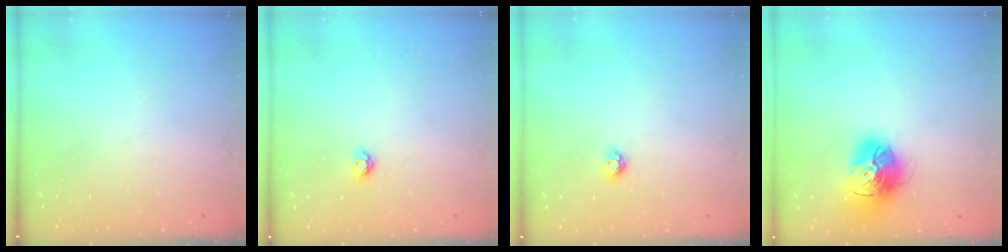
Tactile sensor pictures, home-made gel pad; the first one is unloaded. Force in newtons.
{"total": 3.6, "press": 3.5, "slide": 0.3}
{"total": 3.6, "press": 3.5, "slide": 0.3}
{"total": 16.2, "press": 16.1, "slide": 1.6}